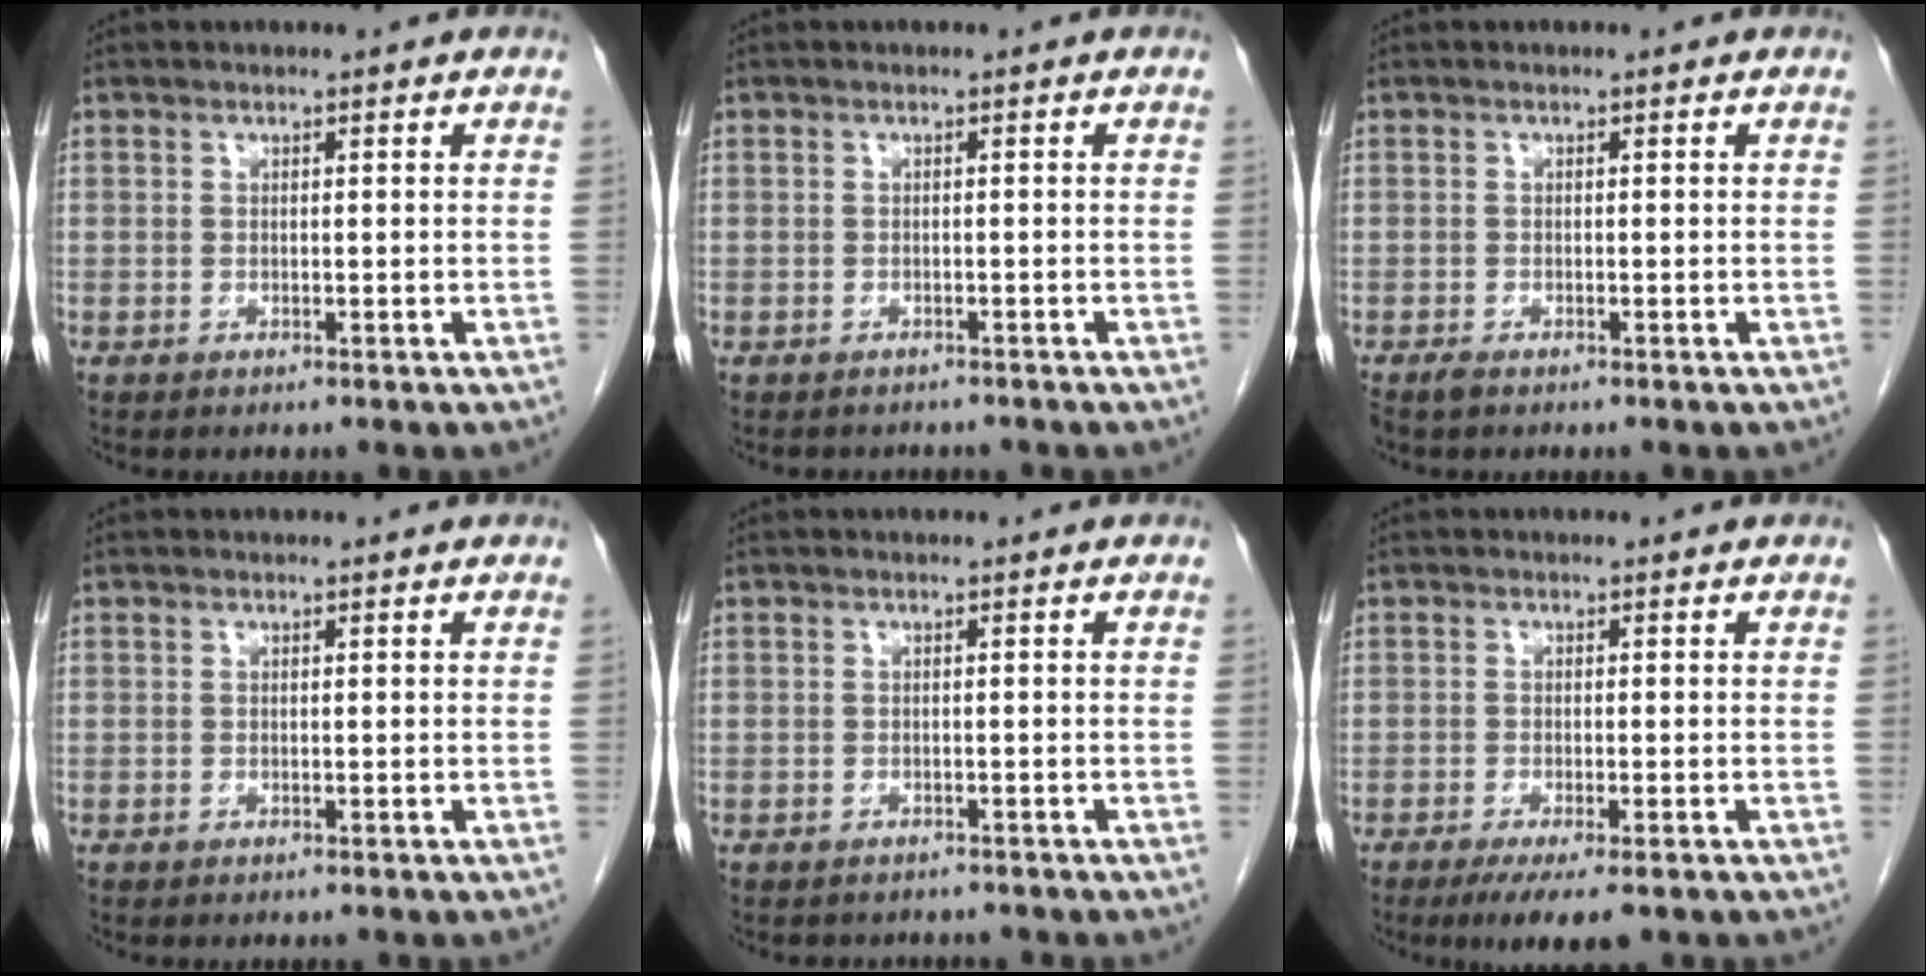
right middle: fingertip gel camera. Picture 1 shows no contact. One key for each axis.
{"total": 3.0, "fx": -2.7, "fy": 1.2, "fz": 0.4, "tx": -0.009, "ty": -0.002, "tz": -0.033}
{"total": 1.2, "fx": -1.0, "fy": 0.4, "fz": 0.6, "tx": -0.018, "ty": -0.004, "tz": -0.016}
{"total": 0.0}
{"total": 3.2, "fx": -2.9, "fy": 1.3, "fz": 0.4, "tx": -0.008, "ty": -0.001, "tz": -0.036}
{"total": 5.3, "fx": -3.7, "fy": 0.7, "fz": 3.8, "tx": -0.053, "ty": -0.015, "tz": -0.055}